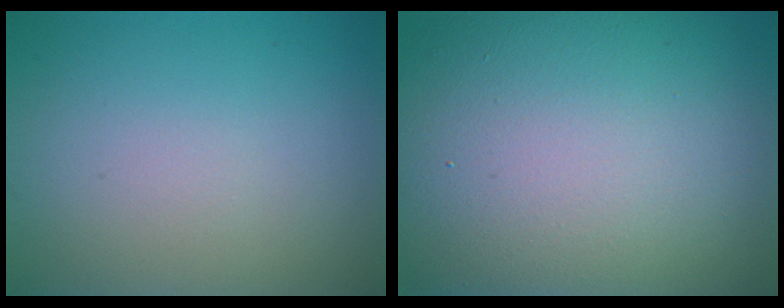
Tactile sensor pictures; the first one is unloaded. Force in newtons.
{"total": 17.7, "press": 17.7, "slide": 1.2}